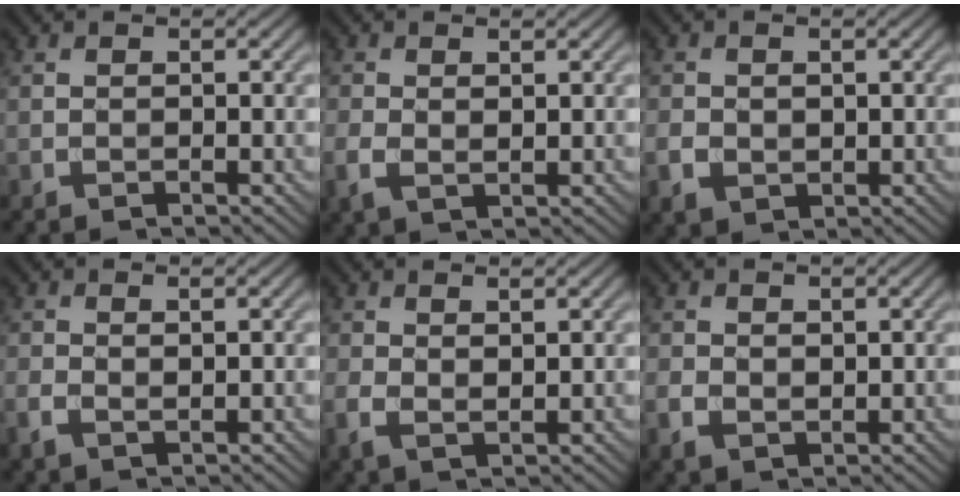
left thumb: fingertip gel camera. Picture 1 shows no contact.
{"total": 2.5, "force": [0.2, 1.3, 2.1], "torque": [-0.049, -0.004, 0.005]}
{"total": 2.8, "force": [-0.4, 2.2, 1.6], "torque": [-0.038, -0.007, -0.006]}
{"total": 2.0, "force": [-0.1, 0.9, 1.7], "torque": [-0.038, -0.003, -0.001]}
{"total": 2.6, "force": [0.7, 0.9, 2.3], "torque": [-0.053, -0.001, 0.015]}
{"total": 2.6, "force": [0.0, 2.0, 1.6], "torque": [-0.036, -0.007, 0.002]}